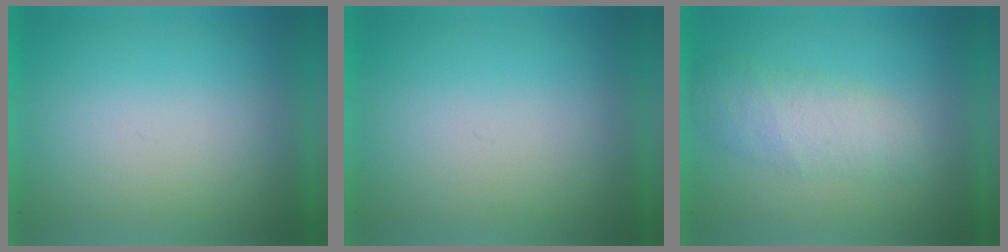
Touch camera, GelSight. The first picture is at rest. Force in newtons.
{"total": 0.0}
{"total": 2.6}